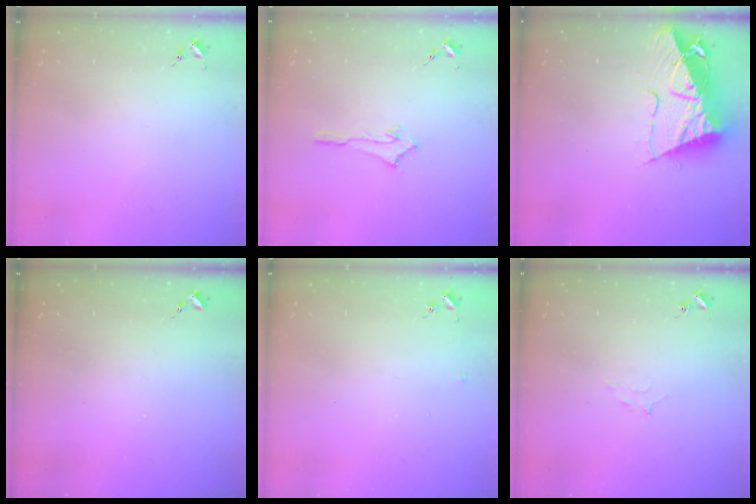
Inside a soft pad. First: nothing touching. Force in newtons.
{"total": 2.5, "press": 2.5, "slide": 0.2}
{"total": 13.6, "press": 13.6, "slide": 1.1}
{"total": 0.0}
{"total": 2.5, "press": 2.5, "slide": 0.2}
{"total": 5.3, "press": 5.1, "slide": 1.0}